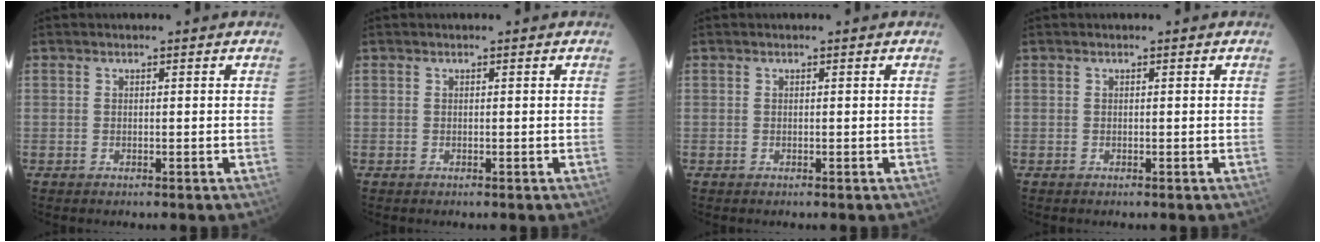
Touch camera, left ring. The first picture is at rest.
{"total": 0.0}
{"total": 0.0}
{"total": 0.0}